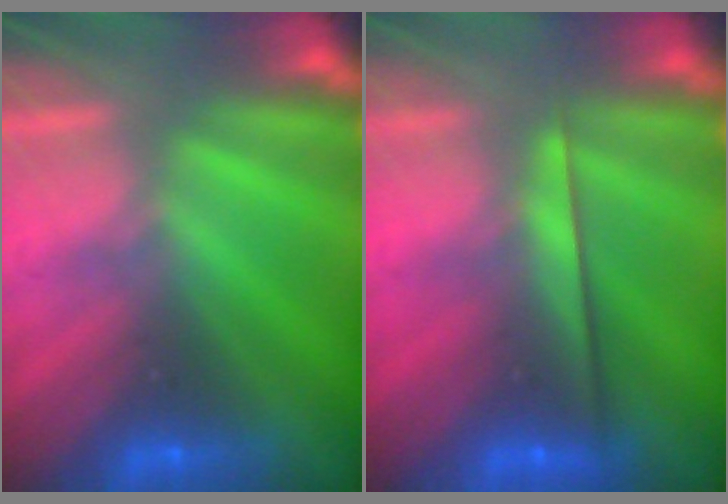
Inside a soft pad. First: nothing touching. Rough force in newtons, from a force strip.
{"total": 2.2}